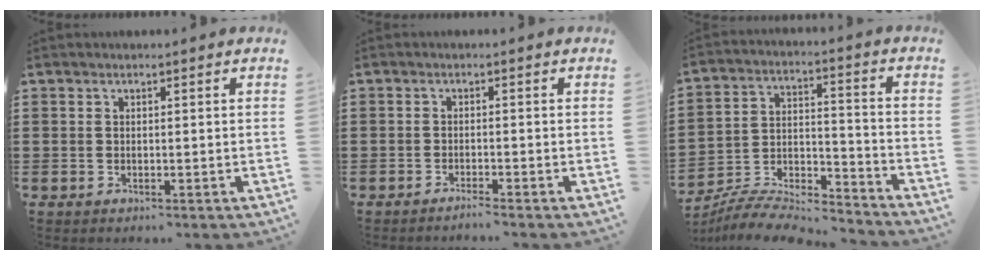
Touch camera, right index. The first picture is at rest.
{"total": 1.3, "force": [-1.2, -0.2, 0.3], "torque": [-0.006, 0.001, -0.024]}
{"total": 7.7, "force": [-7.4, 1.2, 1.9], "torque": [-0.029, 0.008, -0.145]}